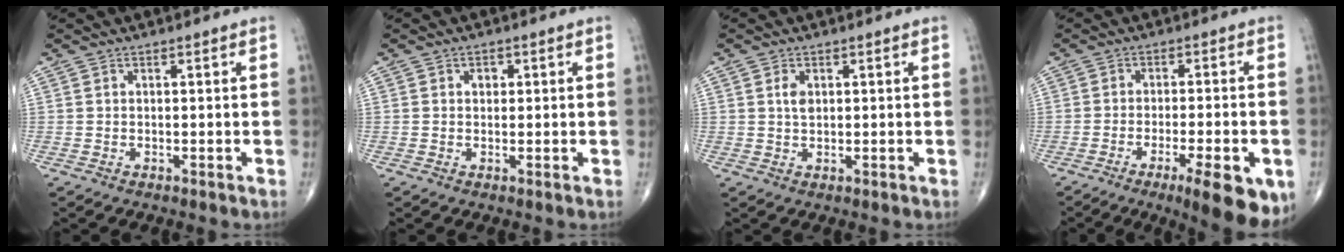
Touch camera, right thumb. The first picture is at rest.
{"total": 1.5, "force": [0.4, 1.2, 0.8], "torque": [-0.003, 0.001, 0.003]}
{"total": 2.1, "force": [0.6, 1.3, 1.6], "torque": [-0.026, -0.002, 0.011]}
{"total": 13.1, "force": [-6.4, 3.1, 11.0], "torque": [-0.124, 0.003, -0.086]}